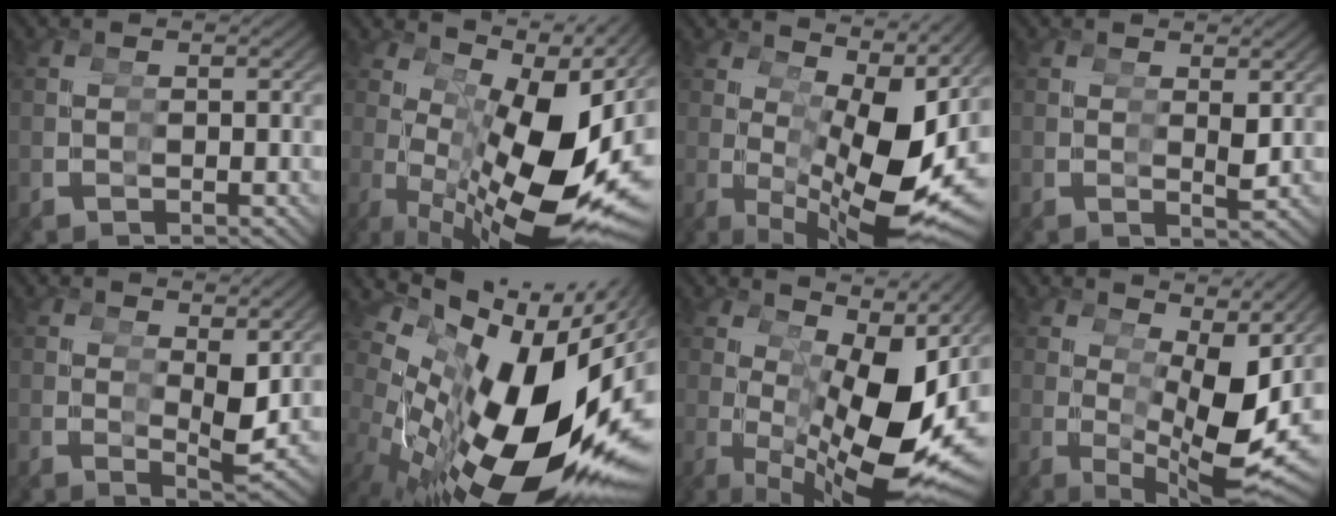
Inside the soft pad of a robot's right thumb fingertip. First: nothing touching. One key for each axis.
{"total": 16.4, "fx": -0.7, "fy": 8.3, "fz": 14.1, "tx": -0.232, "ty": -0.037, "tz": 0.017}
{"total": 13.4, "fx": -1.5, "fy": 6.8, "fz": 11.4, "tx": -0.188, "ty": -0.053, "tz": 0.010}
{"total": 1.5, "fx": 1.0, "fy": 0.3, "fz": 1.1, "tx": -0.007, "ty": 0.000, "tz": 0.012}
{"total": 3.4, "fx": 1.3, "fy": 1.3, "fz": 2.9, "tx": -0.043, "ty": -0.009, "tz": 0.019}
{"total": 22.1, "fx": -1.4, "fy": 13.6, "fz": 17.4, "tx": -0.286, "ty": -0.041, "tz": 0.002}
{"total": 15.4, "fx": -2.0, "fy": 8.3, "fz": 12.9, "tx": -0.218, "ty": -0.055, "tz": 0.004}
{"total": 9.3, "fx": 0.1, "fy": 4.3, "fz": 8.3, "tx": -0.141, "ty": -0.037, "tz": 0.023}